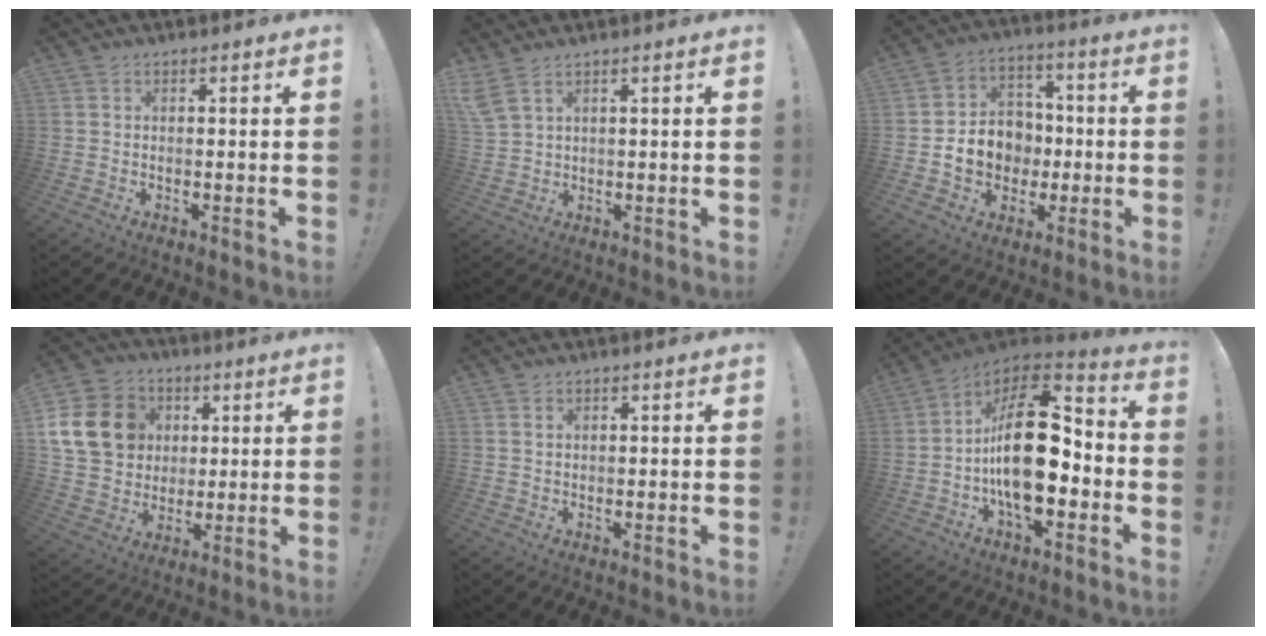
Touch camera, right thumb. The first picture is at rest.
{"total": 4.7, "force": [3.0, 1.1, 3.4], "torque": [-0.079, -0.015, 0.060]}
{"total": 12.2, "force": [-2.6, 10.7, 5.3], "torque": [-0.087, 0.023, -0.037]}
{"total": 18.0, "force": [4.6, 15.0, 8.8], "torque": [-0.139, -0.002, 0.103]}
{"total": 1.1, "force": [0.7, 0.6, 0.5], "torque": [-0.004, -0.003, 0.013]}
{"total": 22.2, "force": [-2.2, 11.5, 18.9], "torque": [-0.337, 0.021, -0.032]}